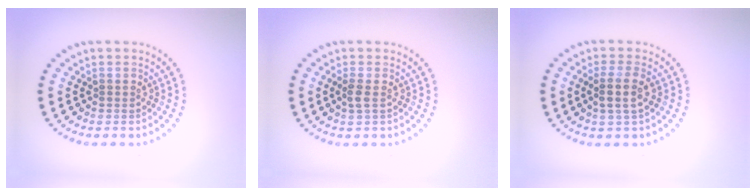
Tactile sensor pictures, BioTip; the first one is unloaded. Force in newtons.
{"total": 1.1, "press": 1.0, "slide": 0.5}
{"total": 2.6, "press": 2.2, "slide": 1.3}